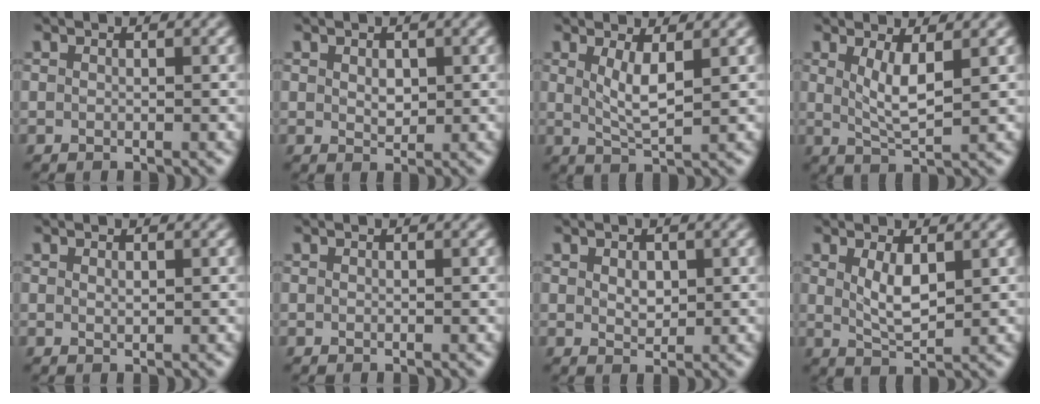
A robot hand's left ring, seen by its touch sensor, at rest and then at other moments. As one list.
[{"total": 1.2, "force": [0.1, 0.8, 0.8], "torque": [-0.015, -0.002, 0.009]}, {"total": 2.8, "force": [0.6, 0.8, 2.7], "torque": [-0.052, -0.009, 0.017]}, {"total": 3.2, "force": [0.6, 0.9, 3.1], "torque": [-0.062, -0.010, 0.017]}, {"total": 0.0}, {"total": 0.0}, {"total": 1.2, "force": [0.2, 0.9, 0.8], "torque": [-0.014, -0.002, 0.009]}, {"total": 2.7, "force": [0.6, 1.0, 2.4], "torque": [-0.052, -0.006, 0.019]}]